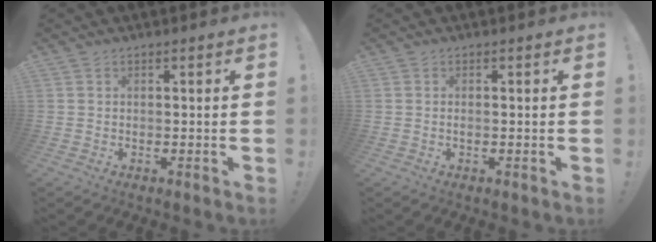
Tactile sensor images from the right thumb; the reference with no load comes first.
{"total": 0.7, "force": [-0.2, 0.0, 0.6], "torque": [-0.012, 0.000, -0.004]}